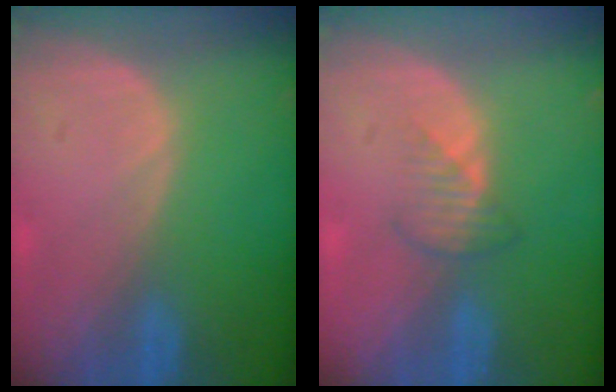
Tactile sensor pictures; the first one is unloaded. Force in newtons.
{"total": 2.7, "press": 2.6, "slide": 0.6}